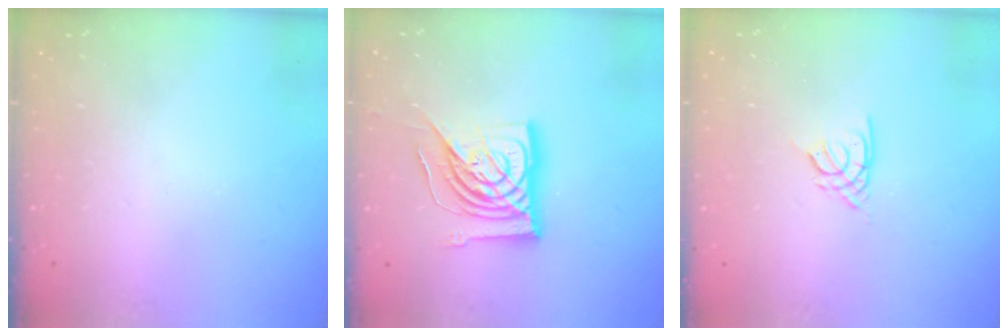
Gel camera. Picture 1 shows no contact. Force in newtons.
{"total": 18.6, "press": 18.5, "slide": 2.2}
{"total": 2.2, "press": 2.1, "slide": 0.5}